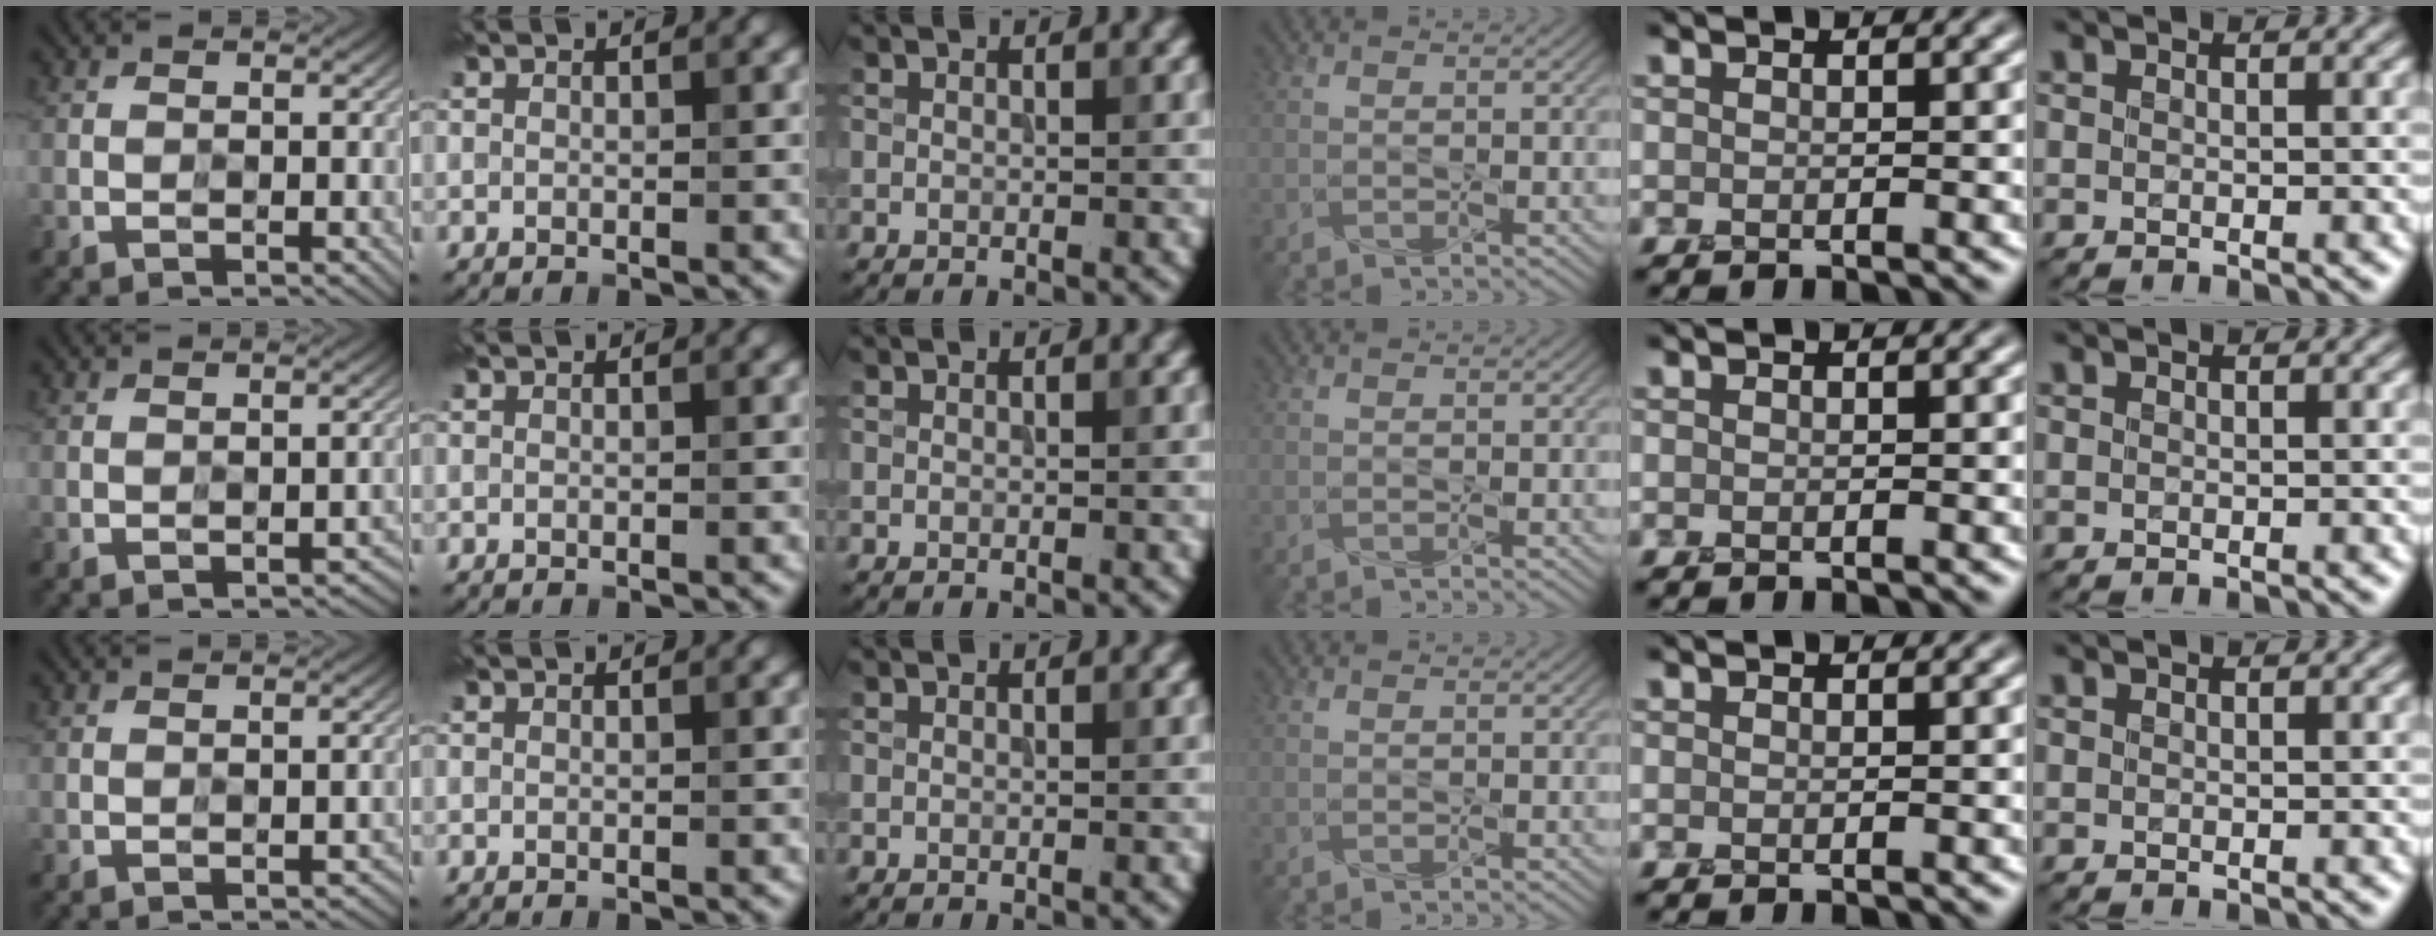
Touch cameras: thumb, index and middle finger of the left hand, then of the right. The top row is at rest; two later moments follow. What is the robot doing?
{"motion": "screw", "object": "flashlight"}